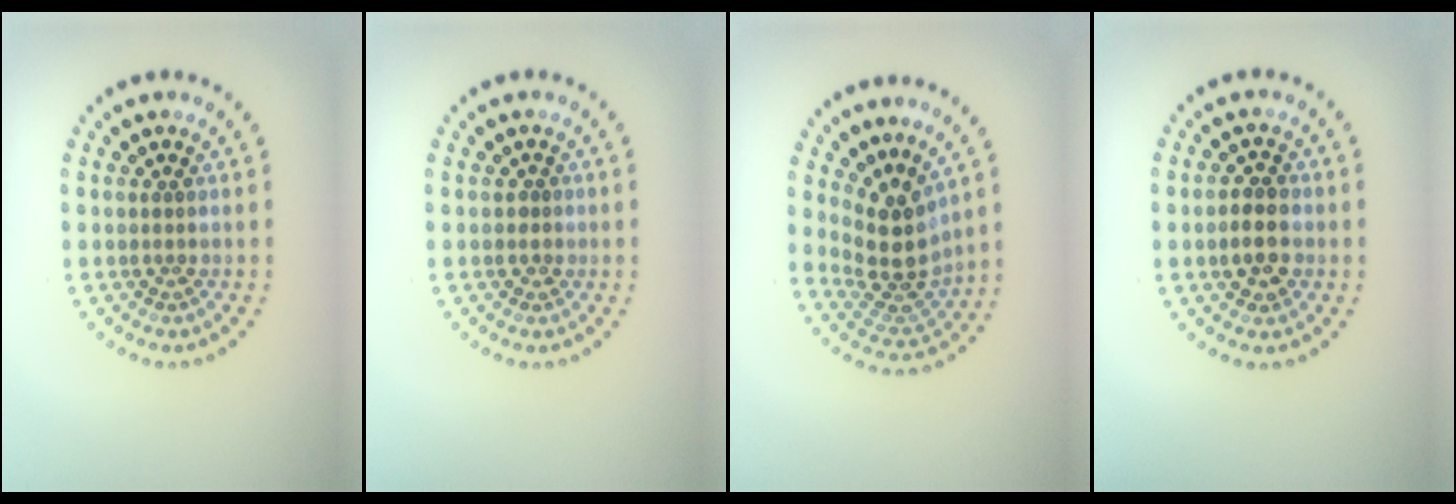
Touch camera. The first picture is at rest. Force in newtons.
{"total": 0.6, "press": 0.3, "slide": 0.5}
{"total": 4.4, "press": 3.2, "slide": 3.0}
{"total": 2.8, "press": 2.7, "slide": 0.5}